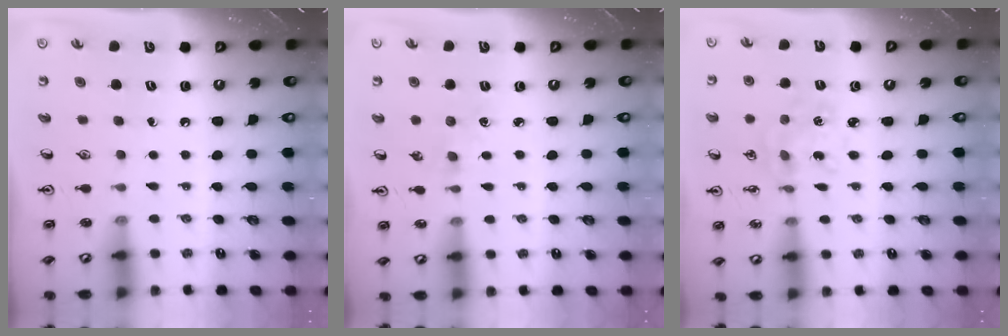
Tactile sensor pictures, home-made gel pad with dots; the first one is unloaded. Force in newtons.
{"total": 2.8, "press": 2.7, "slide": 0.4}
{"total": 2.1, "press": 2.1, "slide": 0.2}